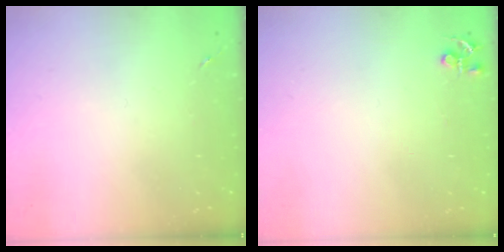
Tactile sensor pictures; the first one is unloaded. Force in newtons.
{"total": 4.5, "press": 4.4, "slide": 0.5}